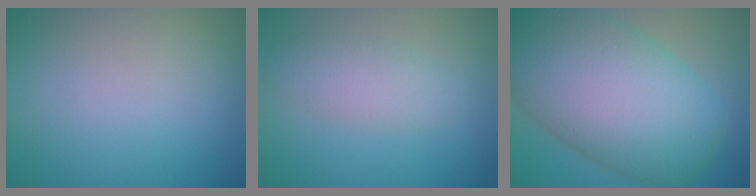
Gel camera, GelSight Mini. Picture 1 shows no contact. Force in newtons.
{"total": 2.6, "press": 2.6, "slide": 0.1}
{"total": 13.6, "press": 13.6, "slide": 0.3}